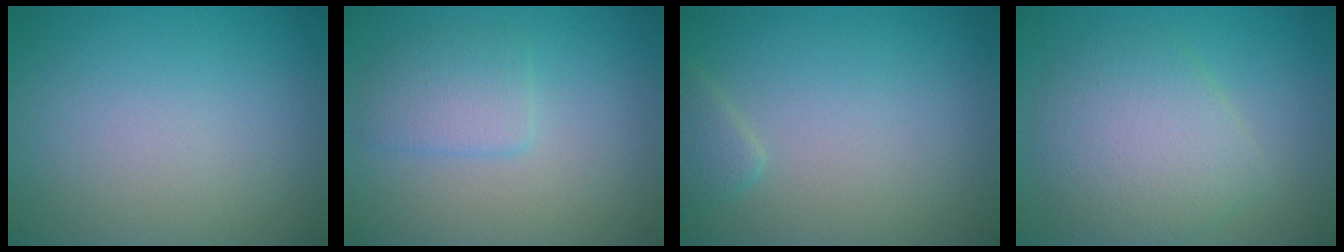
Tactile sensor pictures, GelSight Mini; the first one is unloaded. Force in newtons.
{"total": 2.4, "press": 2.3, "slide": 0.2}
{"total": 1.4, "press": 1.4, "slide": 0.1}
{"total": 5.3, "press": 5.3, "slide": 0.0}